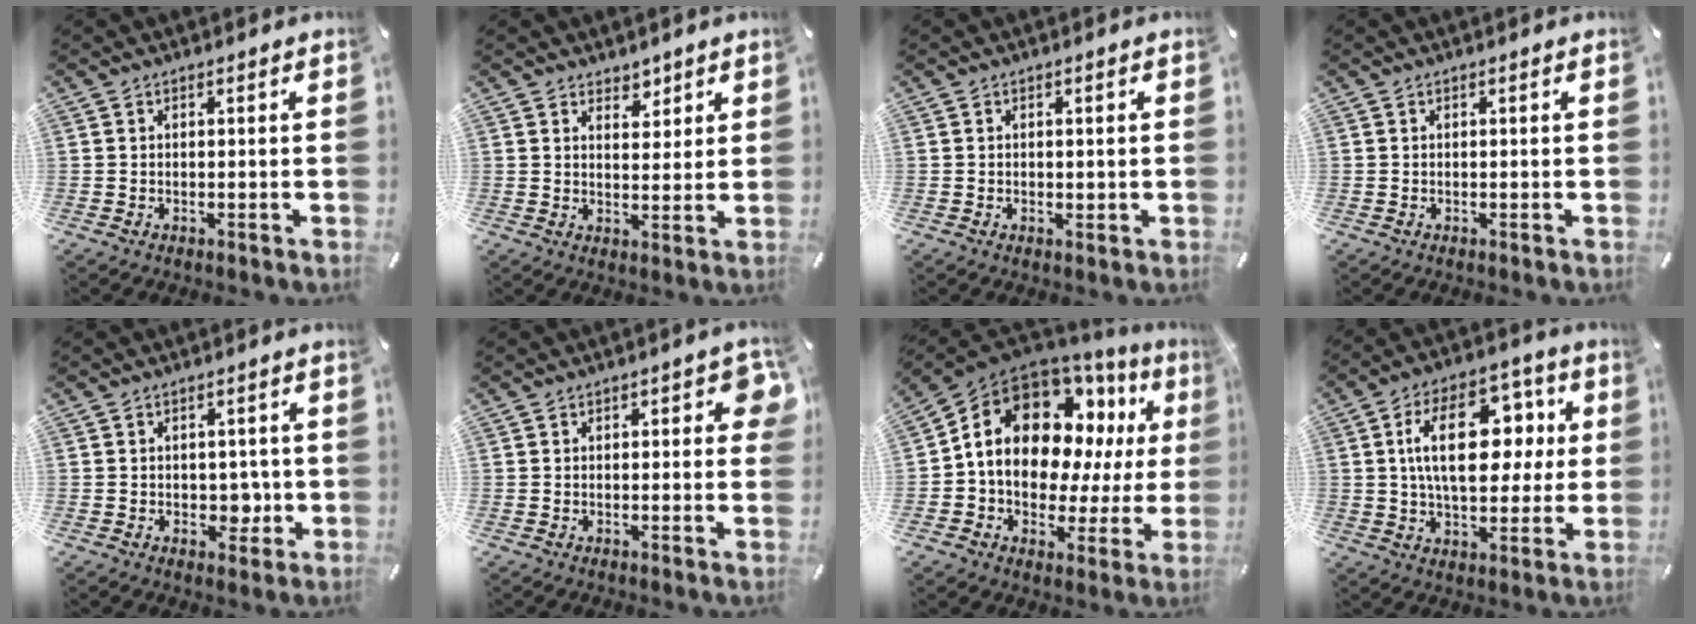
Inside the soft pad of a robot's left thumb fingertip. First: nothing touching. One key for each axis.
{"total": 4.2, "fx": 3.1, "fy": 2.8, "fz": 0.5, "tx": 0.011, "ty": -0.020, "tz": 0.051}
{"total": 0.7, "fx": -0.1, "fy": 0.6, "fz": 0.3, "tx": 0.000, "ty": -0.001, "tz": -0.004}
{"total": 0.0}
{"total": 4.9, "fx": -0.6, "fy": 3.8, "fz": 3.1, "tx": -0.024, "ty": -0.004, "tz": -0.014}
{"total": 5.1, "fx": 0.8, "fy": 2.4, "fz": 4.5, "tx": -0.054, "ty": 0.001, "tz": 0.007}
{"total": 16.6, "fx": 5.7, "fy": 11.5, "fz": 10.5, "tx": -0.193, "ty": -0.042, "tz": 0.103}
{"total": 19.7, "fx": 3.8, "fy": 11.8, "fz": 15.3, "tx": -0.248, "ty": 0.011, "tz": 0.062}